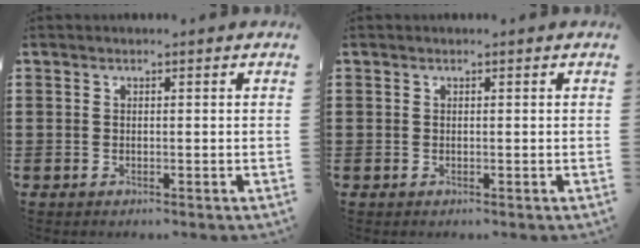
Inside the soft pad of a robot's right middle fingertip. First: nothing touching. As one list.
[{"total": 0.0}]